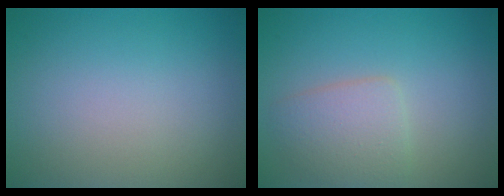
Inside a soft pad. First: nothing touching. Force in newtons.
{"total": 2.9, "press": 2.9, "slide": 0.2}